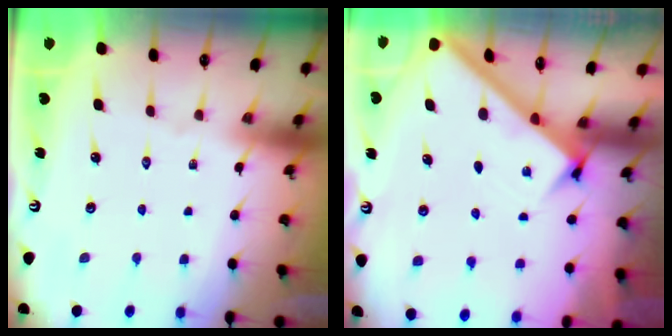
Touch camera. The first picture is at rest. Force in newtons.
{"total": 2.6, "press": 2.6, "slide": 0.3}